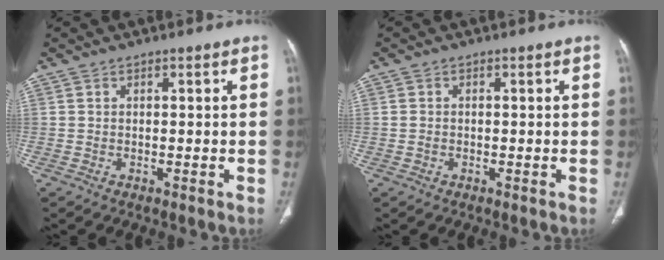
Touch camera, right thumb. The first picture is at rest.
{"total": 1.0, "force": [-0.1, 0.7, 0.6], "torque": [-0.016, 0.005, 0.000]}